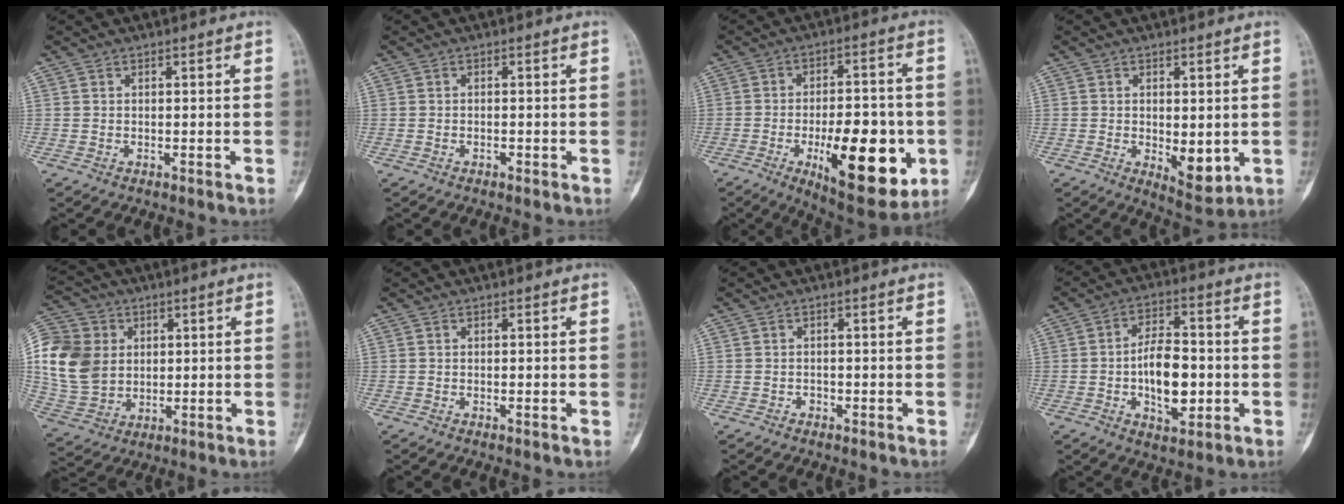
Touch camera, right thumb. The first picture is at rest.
{"total": 0.7, "force": [-0.3, 0.4, 0.4], "torque": [-0.008, 0.002, -0.005]}
{"total": 20.4, "force": [-5.8, 8.5, 17.6], "torque": [-0.227, 0.009, -0.072]}
{"total": 6.7, "force": [-0.8, 3.2, 5.8], "torque": [-0.066, -0.017, 0.002]}
{"total": 16.0, "force": [2.6, 13.2, 8.8], "torque": [-0.169, 0.000, 0.056]}
{"total": 0.5, "force": [-0.1, 0.2, 0.5], "torque": [-0.009, -0.002, -0.001]}
{"total": 0.8, "force": [-0.5, 0.6, 0.2], "torque": [-0.002, 0.003, -0.010]}
{"total": 11.3, "force": [-1.6, 6.2, 9.3], "torque": [-0.128, 0.015, -0.025]}